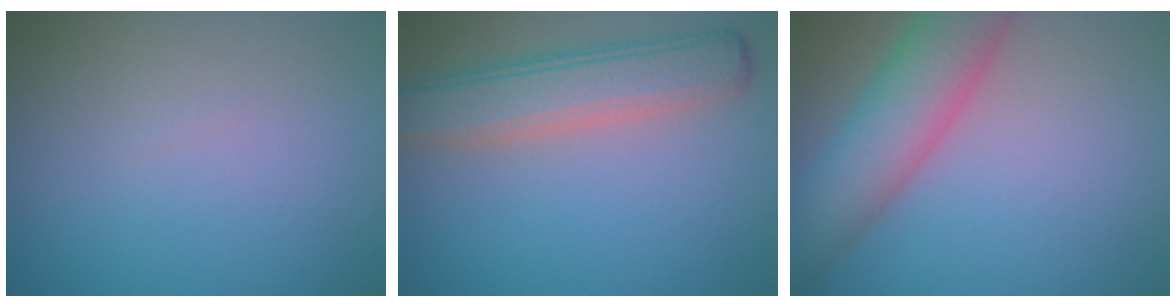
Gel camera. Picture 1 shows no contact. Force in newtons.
{"total": 5.3, "press": 5.3, "slide": 0.4}
{"total": 7.2, "press": 7.2, "slide": 0.4}